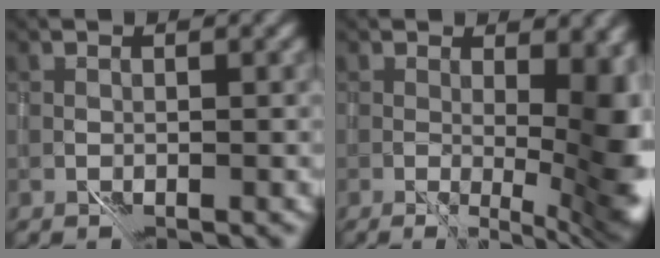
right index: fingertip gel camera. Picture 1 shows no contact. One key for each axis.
{"total": 11.5, "fx": 1.0, "fy": 3.9, "fz": 10.8, "tx": -0.093, "ty": 0.010, "tz": 0.027}